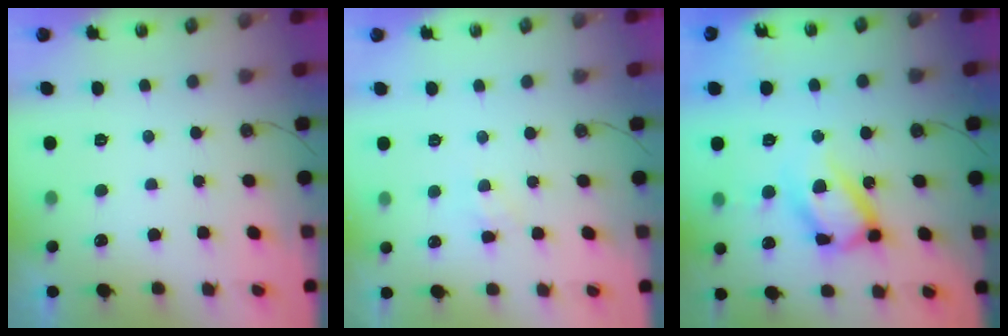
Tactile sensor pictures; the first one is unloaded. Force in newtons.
{"total": 4.2, "press": 4.2, "slide": 0.6}
{"total": 18.3, "press": 18.2, "slide": 1.8}